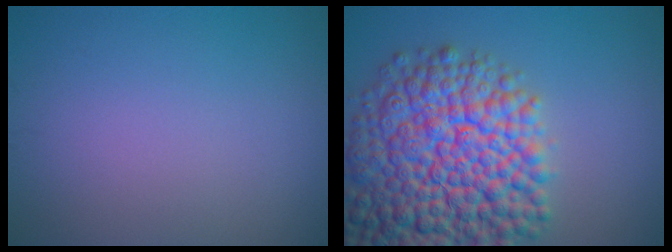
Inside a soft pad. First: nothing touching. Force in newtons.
{"total": 14.5, "press": 14.5, "slide": 0.6}